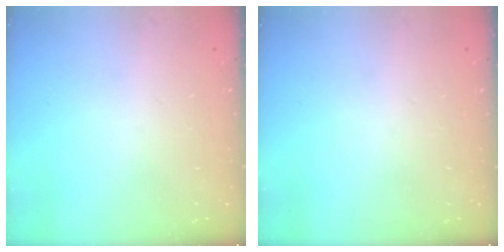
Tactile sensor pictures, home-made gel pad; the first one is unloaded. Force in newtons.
{"total": 0.0}